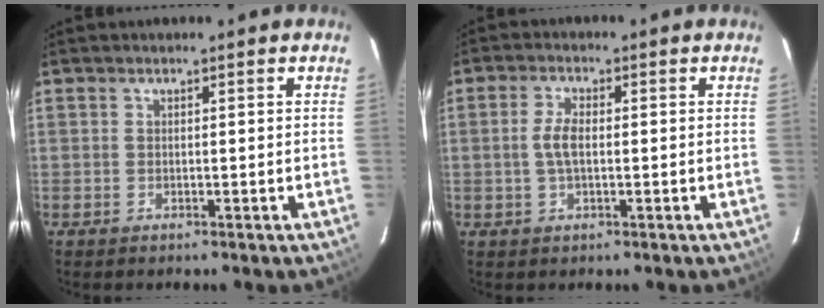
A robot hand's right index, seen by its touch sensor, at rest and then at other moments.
{"total": 4.0, "force": [-0.3, 1.7, 3.6], "torque": [-0.075, 0.004, -0.004]}